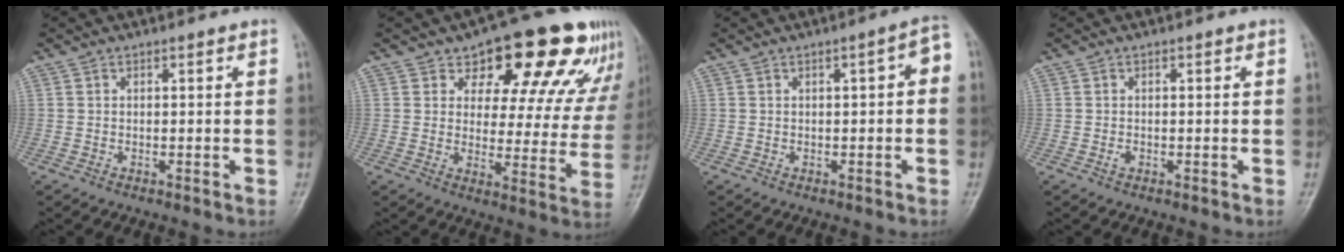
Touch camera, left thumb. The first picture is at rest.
{"total": 19.4, "force": [12.2, 9.7, 11.6], "torque": [-0.096, -0.044, 0.150]}
{"total": 3.7, "force": [0.1, 1.4, 3.5], "torque": [-0.041, 0.019, -0.006]}
{"total": 1.0, "force": [-0.3, 0.7, 0.6], "torque": [-0.008, 0.000, -0.008]}